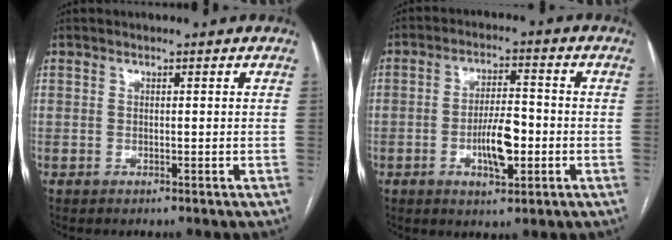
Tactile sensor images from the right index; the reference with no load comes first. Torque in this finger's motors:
{"motor_torque": [0.33, 0.21, 0.15, 0.06]}